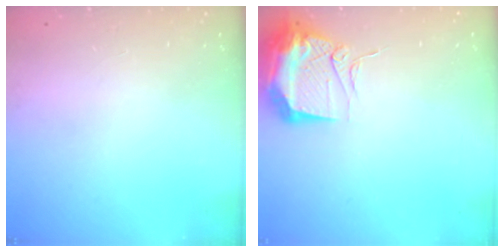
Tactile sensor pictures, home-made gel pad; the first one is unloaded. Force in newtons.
{"total": 12.6, "press": 12.5, "slide": 1.2}